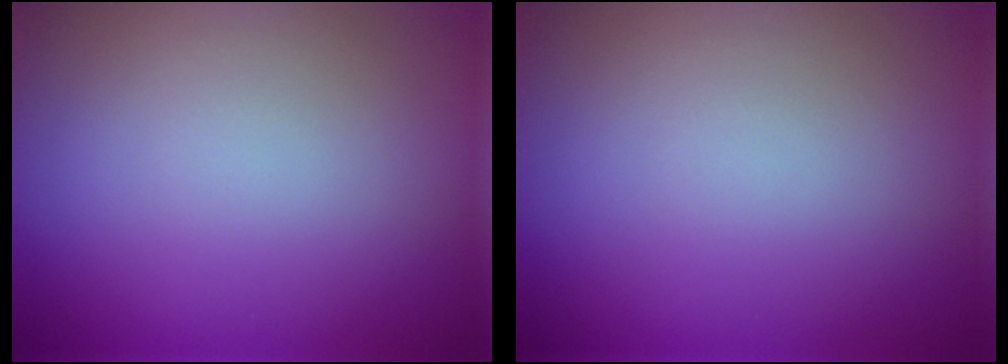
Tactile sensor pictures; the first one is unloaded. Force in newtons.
{"total": 0.0}